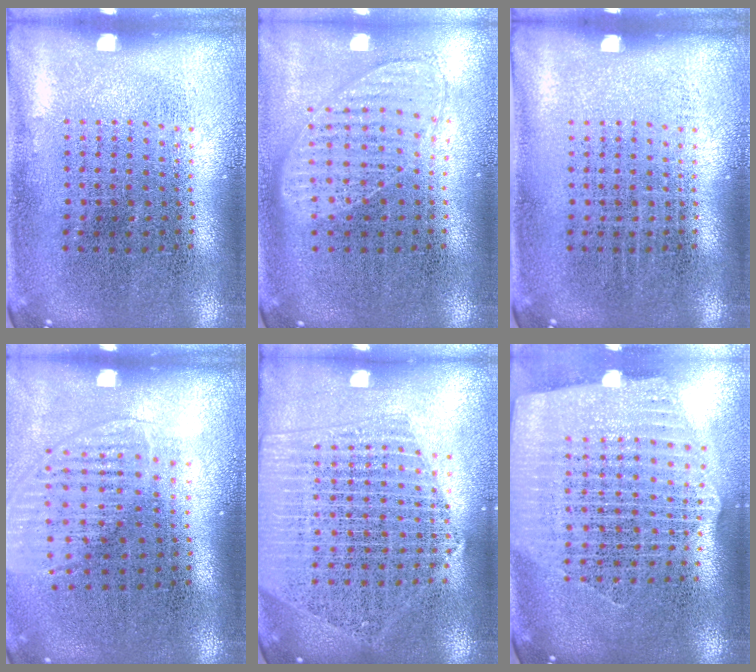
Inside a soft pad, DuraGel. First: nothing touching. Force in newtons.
{"total": 0.9, "press": 0.9, "slide": 0.1}
{"total": 0.0}
{"total": 1.3, "press": 1.1, "slide": 0.7}
{"total": 2.1, "press": 2.0, "slide": 0.9}
{"total": 2.7, "press": 2.3, "slide": 1.4}